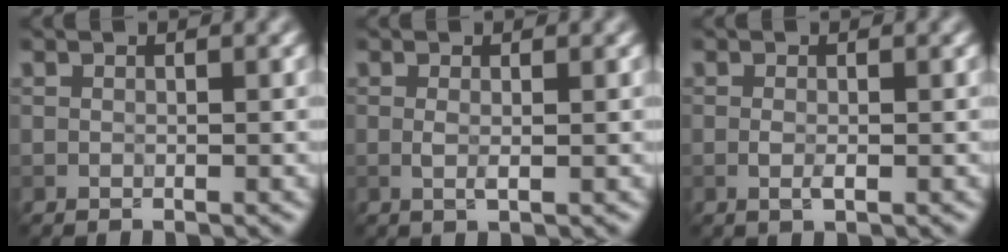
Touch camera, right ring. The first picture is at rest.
{"total": 1.0, "force": [0.1, 0.2, 0.9], "torque": [-0.022, -0.001, 0.001]}
{"total": 1.0, "force": [-0.1, 0.3, 0.9], "torque": [-0.023, -0.002, -0.005]}